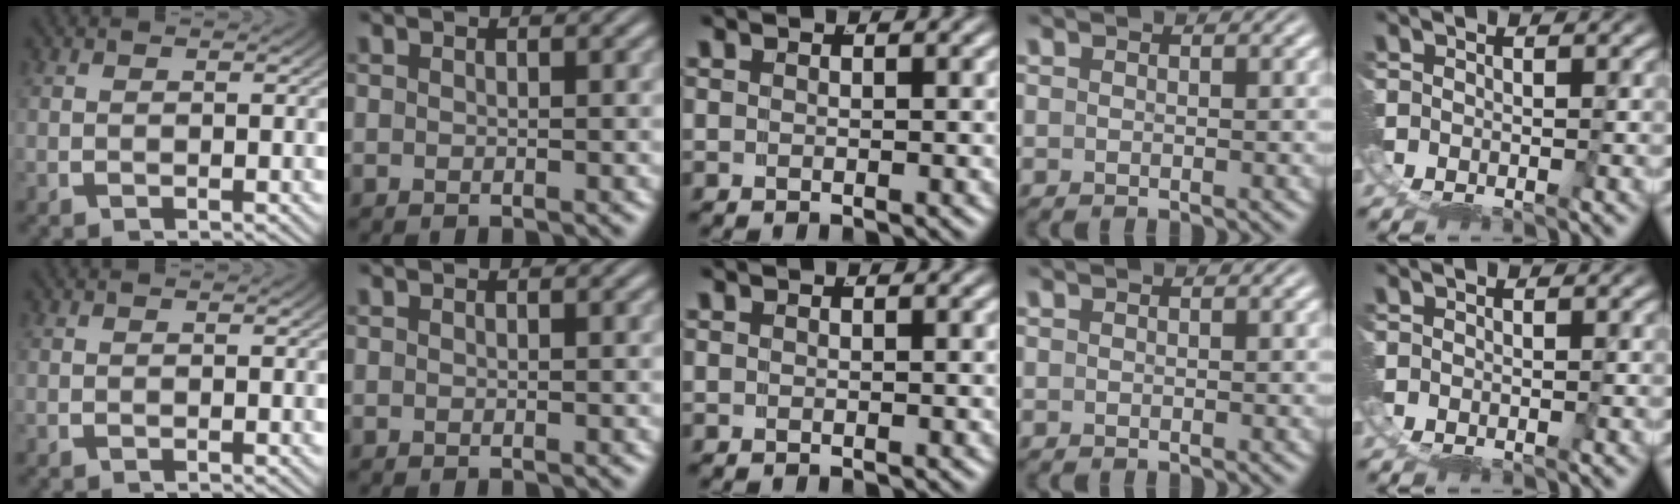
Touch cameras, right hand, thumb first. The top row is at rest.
{}